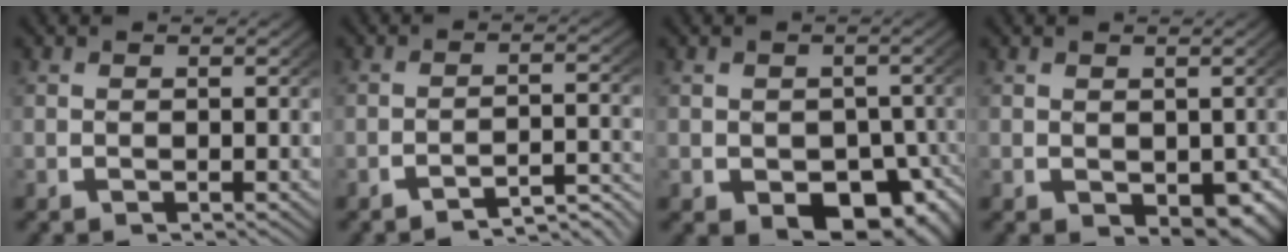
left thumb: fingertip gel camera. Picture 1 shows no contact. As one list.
[{"total": 5.6, "force": [-4.7, 1.7, 2.6], "torque": [-0.033, -0.011, -0.070]}, {"total": 7.6, "force": [-2.6, 5.1, 5.0], "torque": [-0.077, -0.045, -0.016]}, {"total": 3.5, "force": [-0.4, 2.5, 2.5], "torque": [-0.030, -0.025, 0.013]}]